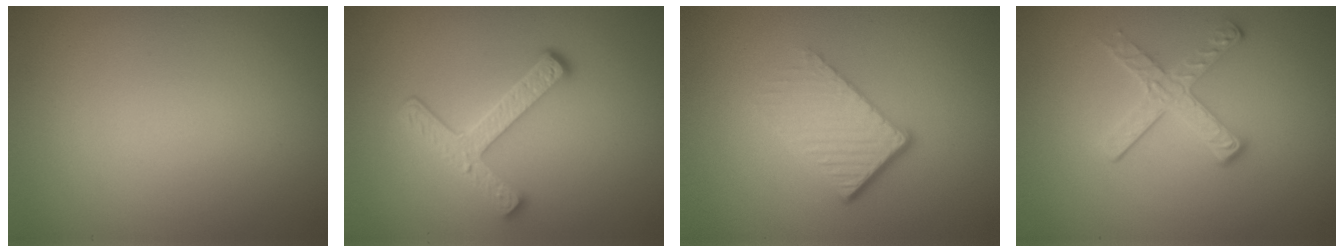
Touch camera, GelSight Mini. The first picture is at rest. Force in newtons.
{"total": 4.4, "press": 3.4, "slide": 2.9}
{"total": 4.2, "press": 2.7, "slide": 3.2}
{"total": 2.8, "press": 2.6, "slide": 1.1}